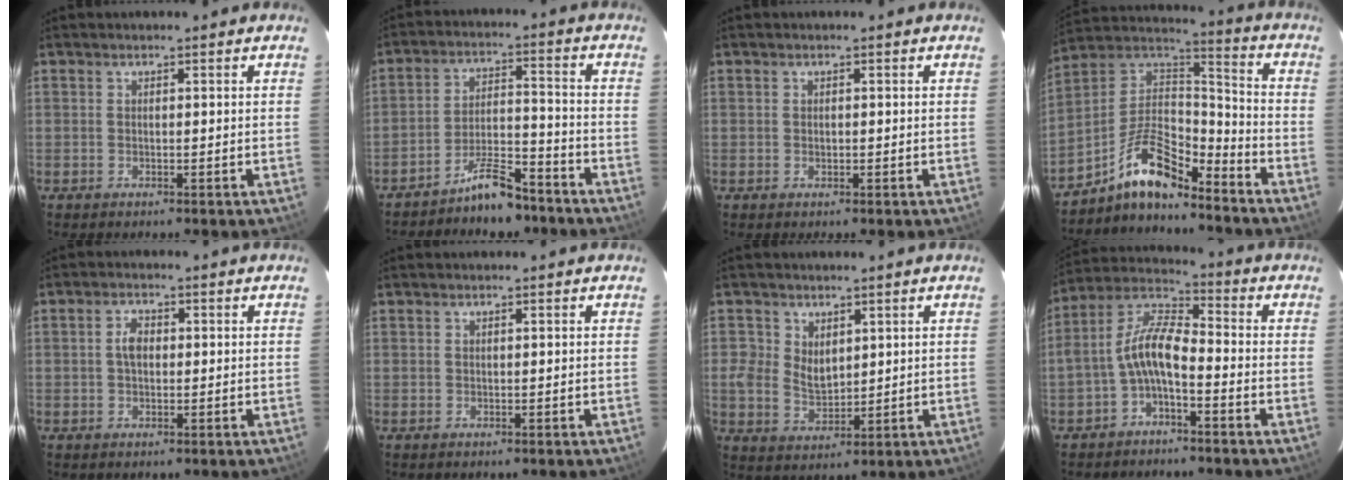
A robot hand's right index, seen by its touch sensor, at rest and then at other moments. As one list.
[{"total": 8.1, "force": [-6.8, 2.0, 3.9], "torque": [-0.077, 0.019, -0.113]}, {"total": 0.5, "force": [-0.1, 0.4, 0.3], "torque": [-0.004, 0.000, 0.000]}, {"total": 12.9, "force": [-9.5, 4.3, 7.6], "torque": [-0.165, 0.026, -0.183]}, {"total": 2.9, "force": [0.2, 1.9, 2.1], "torque": [-0.042, 0.008, 0.004]}, {"total": 0.0}, {"total": 6.3, "force": [2.0, 5.0, 3.3], "torque": [-0.065, 0.001, 0.043]}, {"total": 8.3, "force": [-3.2, 3.3, 6.9], "torque": [-0.153, 0.020, -0.063]}]